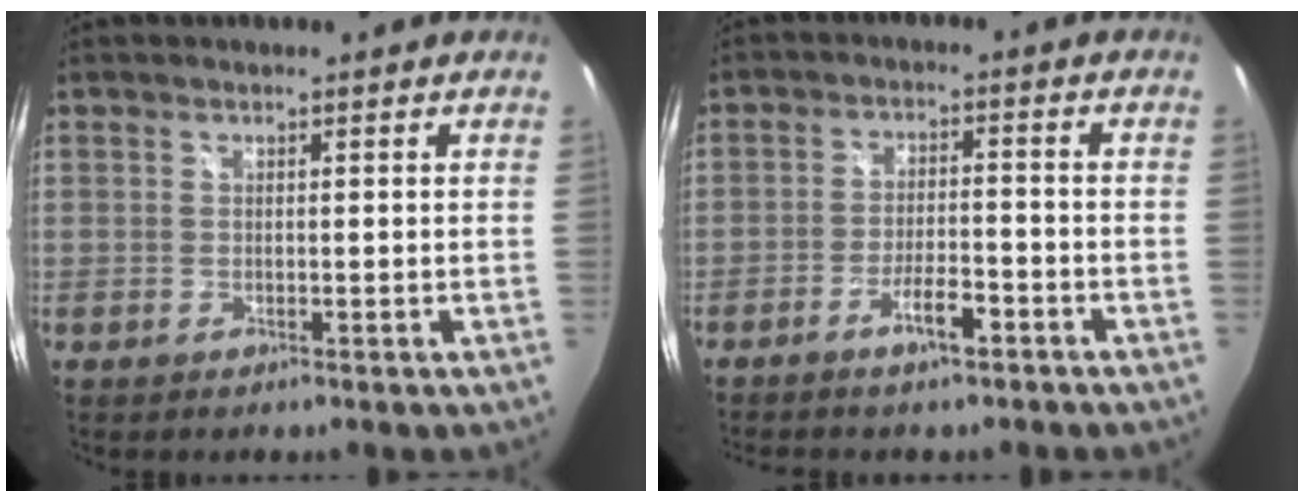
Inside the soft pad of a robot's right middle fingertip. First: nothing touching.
{"total": 5.1, "force": [-3.7, 1.2, 3.3], "torque": [-0.073, 0.001, -0.061]}